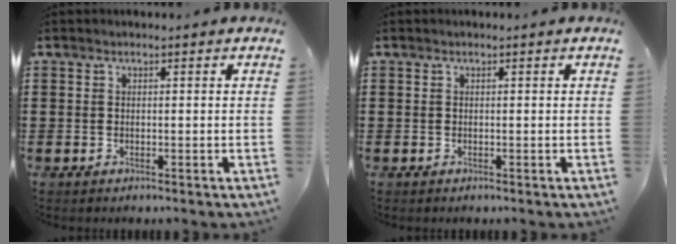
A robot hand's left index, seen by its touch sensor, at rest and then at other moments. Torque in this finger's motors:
{"motor_torque": [0.08, 0.08, 0.00, 0.00]}